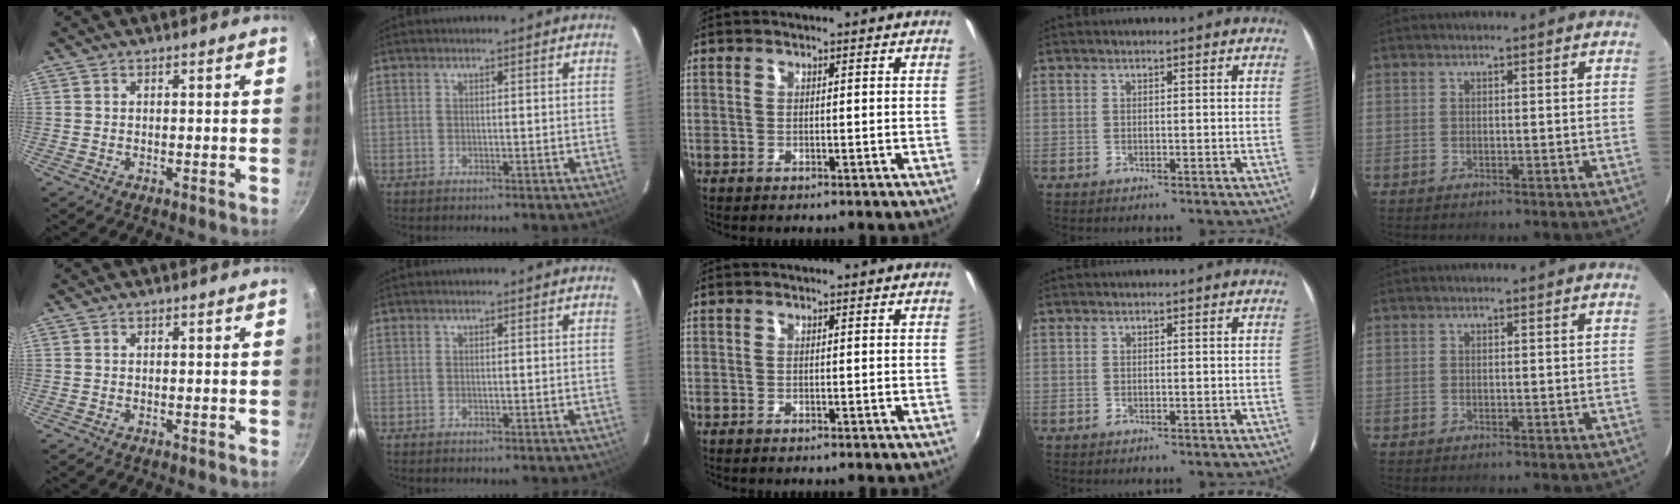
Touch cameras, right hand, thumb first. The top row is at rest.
{}